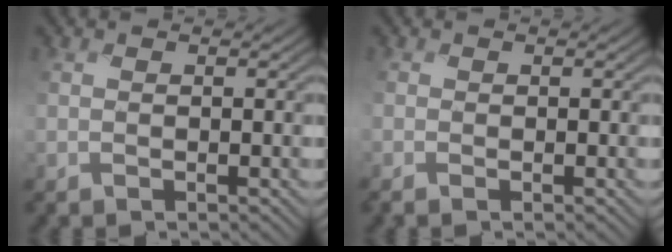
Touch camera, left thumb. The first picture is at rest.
{"total": 1.1, "force": [-0.7, 0.6, 0.5], "torque": [-0.017, -0.005, -0.019]}